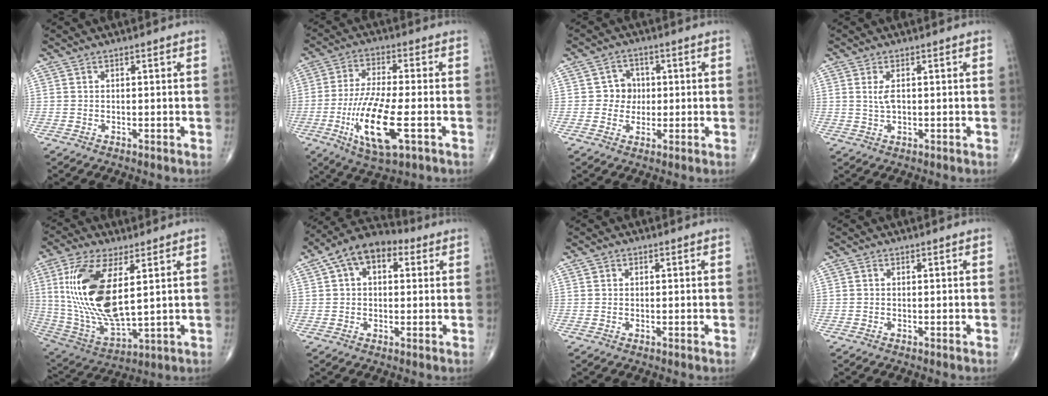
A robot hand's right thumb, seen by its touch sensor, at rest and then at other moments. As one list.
[{"total": 14.3, "force": [-4.3, 4.1, 13.0], "torque": [-0.263, 0.001, -0.072]}, {"total": 4.6, "force": [0.2, 4.4, 1.4], "torque": [0.014, 0.010, -0.003]}, {"total": 2.7, "force": [0.5, 1.3, 2.3], "torque": [-0.047, -0.004, 0.012]}, {"total": 20.5, "force": [4.4, 8.6, 18.0], "torque": [-0.374, -0.027, 0.094]}, {"total": 11.2, "force": [3.7, 6.9, 7.9], "torque": [-0.116, 0.029, 0.050]}, {"total": 0.9, "force": [0.2, 0.9, 0.3], "torque": [0.002, 0.001, 0.001]}, {"total": 0.0}]